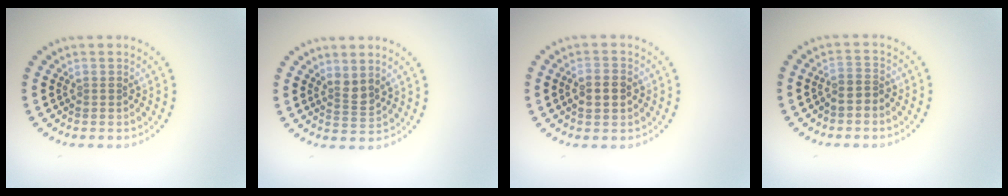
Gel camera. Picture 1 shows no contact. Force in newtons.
{"total": 1.7, "press": 1.2, "slide": 1.2}
{"total": 2.3, "press": 2.3, "slide": 0.2}
{"total": 1.5, "press": 1.3, "slide": 0.7}